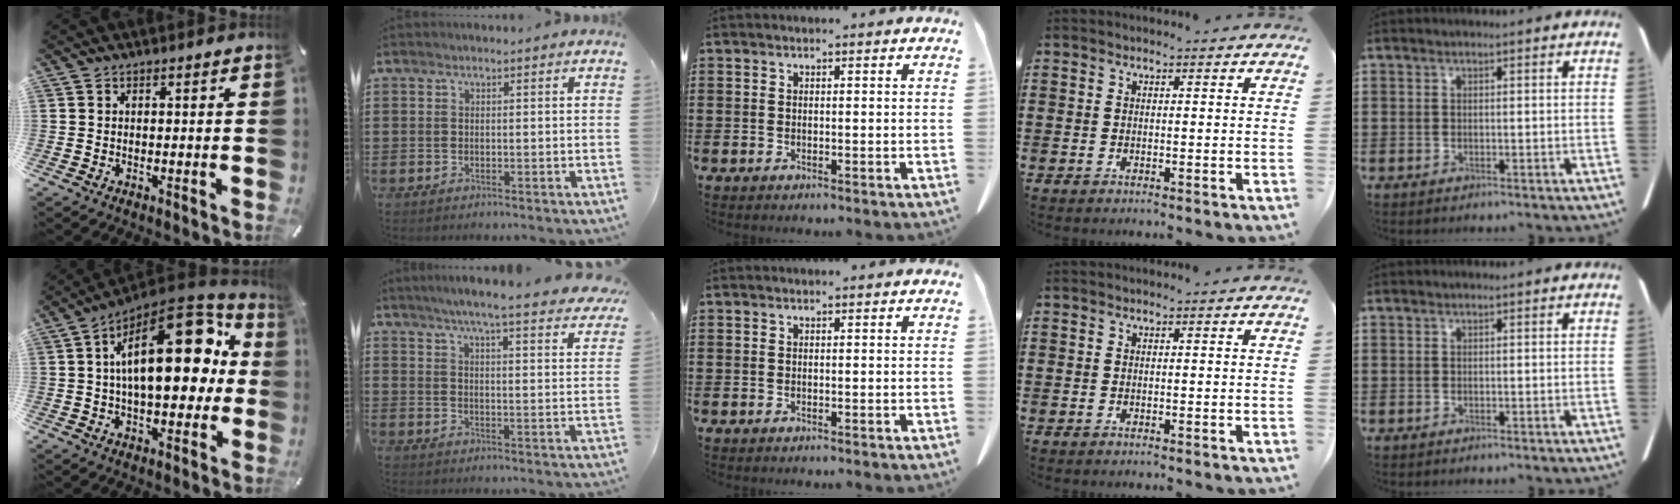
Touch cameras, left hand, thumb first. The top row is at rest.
{"thumb": {"total": 23.3, "force": [5.1, 12.1, 19.3], "torque": [-0.281, -0.029, 0.083]}, "index": {"total": 5.4, "force": [4.7, -0.5, 2.6], "torque": [-0.070, -0.030, 0.076]}}